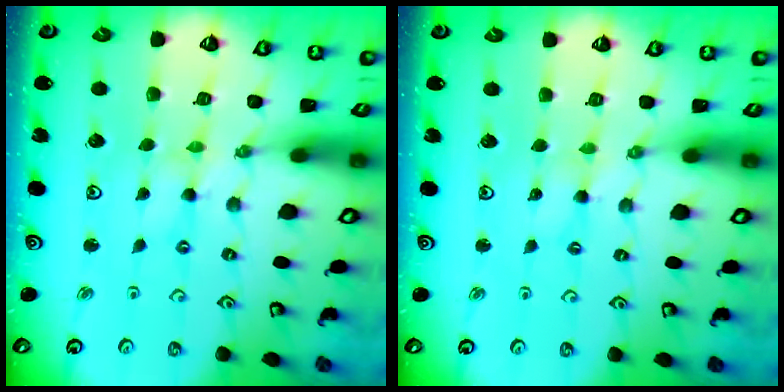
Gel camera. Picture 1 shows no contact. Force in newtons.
{"total": 1.1, "press": 1.1, "slide": 0.3}